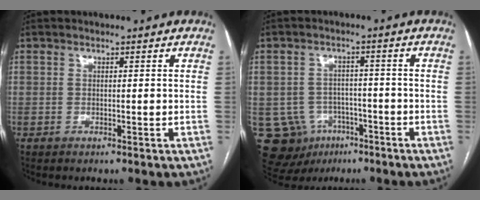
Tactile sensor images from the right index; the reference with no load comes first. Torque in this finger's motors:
{"motor_torque": [-0.34, 0.02, -0.74, -0.21]}